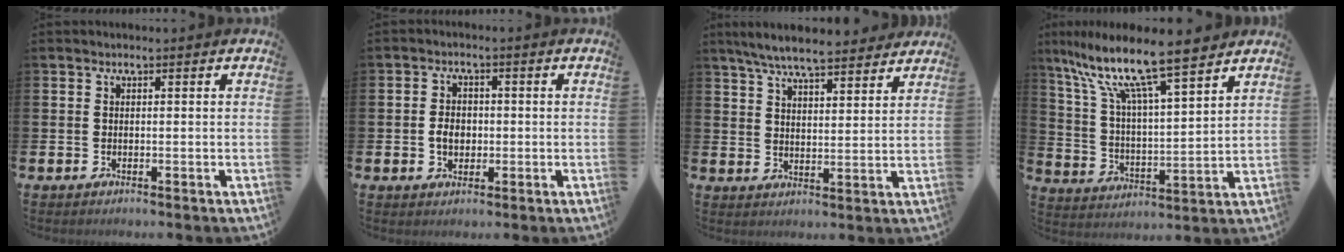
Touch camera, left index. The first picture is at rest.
{"total": 3.1, "force": [-0.4, 2.3, 1.9], "torque": [-0.023, 0.001, -0.013]}
{"total": 7.2, "force": [6.8, 1.0, 2.3], "torque": [-0.061, -0.035, 0.120]}
{"total": 12.4, "force": [10.3, 1.7, 6.7], "torque": [-0.164, -0.058, 0.173]}